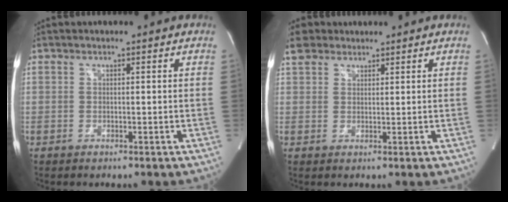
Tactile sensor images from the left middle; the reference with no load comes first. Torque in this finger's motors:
{"motor_torque": [0.66, -0.68, 0.30, 0.08]}